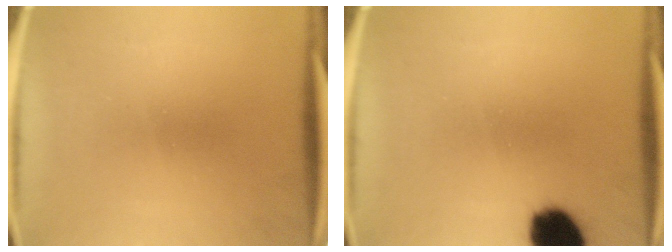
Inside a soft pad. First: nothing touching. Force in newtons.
{"total": 10.6}